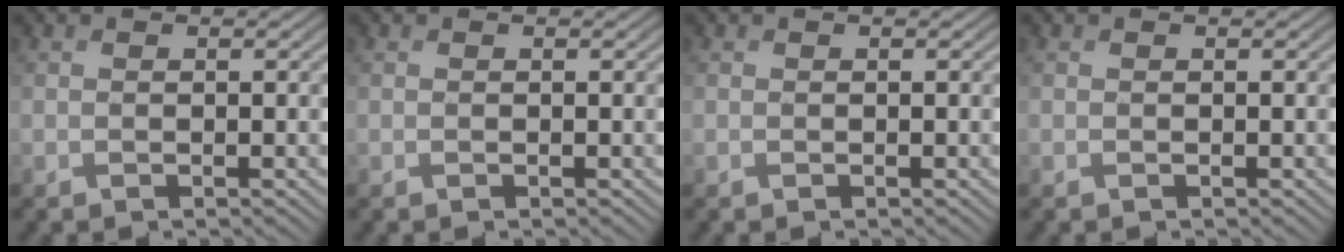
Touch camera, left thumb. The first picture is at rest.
{"total": 0.0}
{"total": 0.0}
{"total": 0.0}